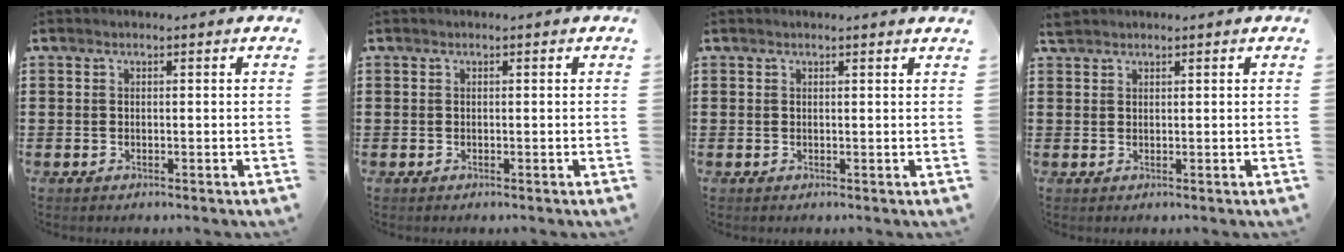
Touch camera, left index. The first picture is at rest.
{"total": 0.0}
{"total": 0.6, "force": [0.5, -0.1, 0.3], "torque": [-0.006, -0.003, 0.010]}
{"total": 1.4, "force": [1.2, 0.4, 0.5], "torque": [-0.013, 0.001, 0.024]}